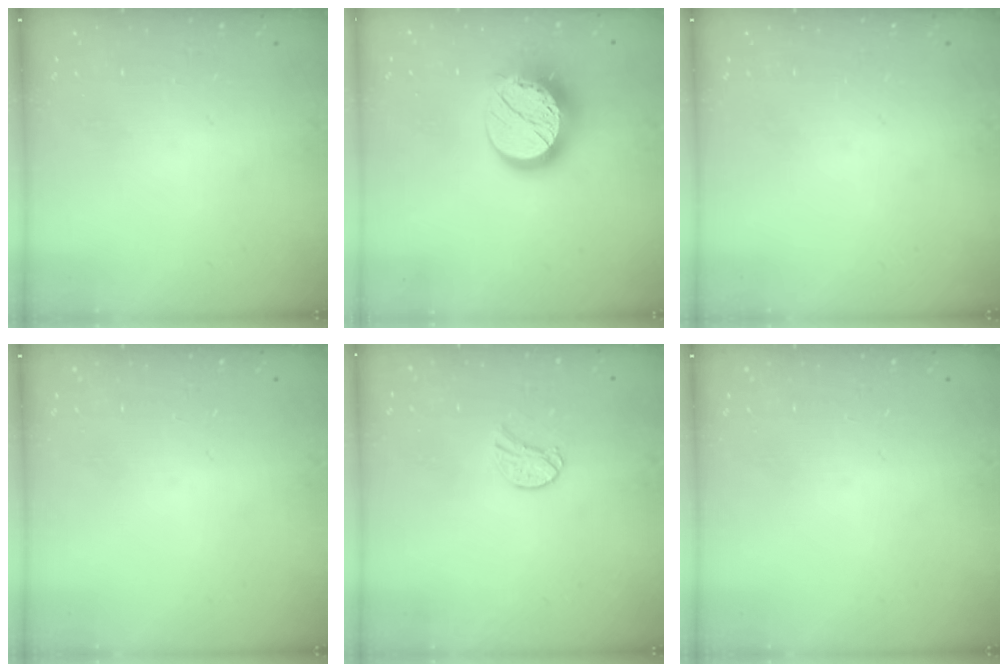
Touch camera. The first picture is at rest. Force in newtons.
{"total": 15.1, "press": 15.1, "slide": 0.8}
{"total": 0.0}
{"total": 0.0}
{"total": 7.7, "press": 7.7, "slide": 0.2}
{"total": 0.0}